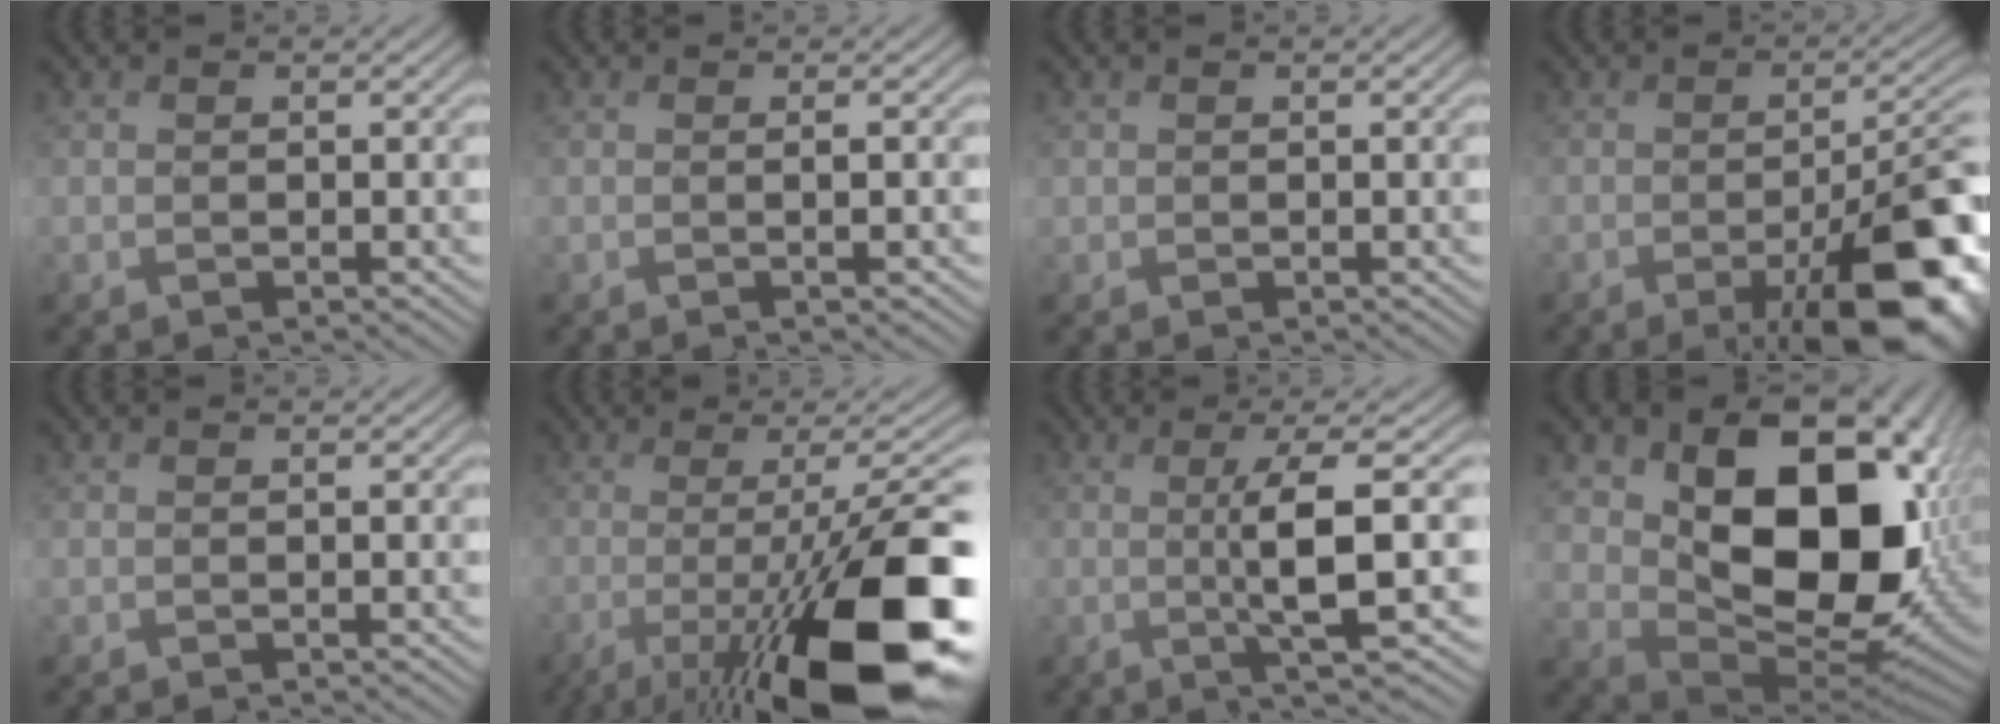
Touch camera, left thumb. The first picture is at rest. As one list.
[{"total": 1.6, "force": [-0.1, 0.2, 1.6], "torque": [-0.031, 0.003, -0.008]}, {"total": 0.5, "force": [0.1, 0.5, 0.0], "torque": [0.001, -0.003, 0.003]}, {"total": 13.1, "force": [-5.4, 4.1, 11.2], "torque": [-0.152, -0.013, -0.081]}, {"total": 0.0}, {"total": 18.9, "force": [-6.8, 5.1, 16.9], "torque": [-0.217, -0.012, -0.111]}, {"total": 6.9, "force": [0.0, 0.8, 6.8], "torque": [-0.129, 0.007, -0.004]}, {"total": 18.2, "force": [3.4, 12.1, 13.2], "torque": [-0.210, -0.036, 0.085]}]